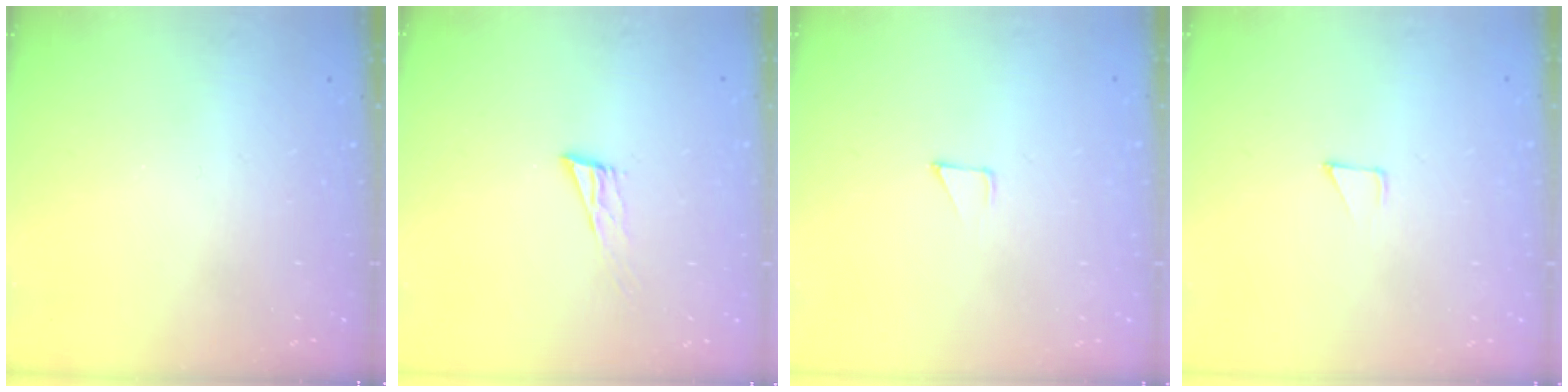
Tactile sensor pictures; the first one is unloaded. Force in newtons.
{"total": 6.4, "press": 6.4, "slide": 1.0}
{"total": 2.8, "press": 2.8, "slide": 0.2}
{"total": 2.8, "press": 2.8, "slide": 0.2}